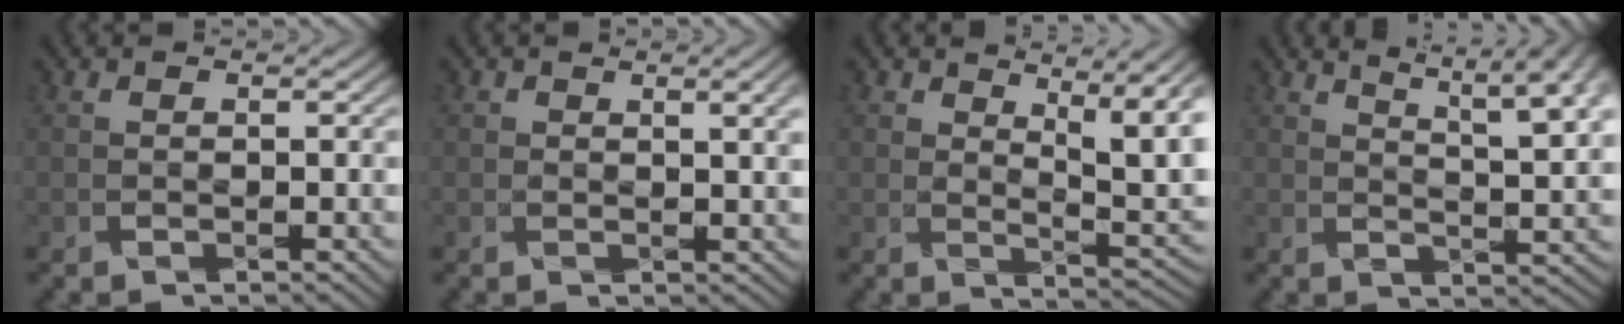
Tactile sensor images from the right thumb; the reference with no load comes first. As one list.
[{"total": 2.9, "force": [1.4, 0.9, 2.4], "torque": [-0.034, 0.002, 0.022]}, {"total": 7.4, "force": [3.6, 2.6, 5.9], "torque": [-0.100, -0.005, 0.060]}, {"total": 12.1, "force": [7.3, 3.6, 9.0], "torque": [-0.121, 0.022, 0.089]}]